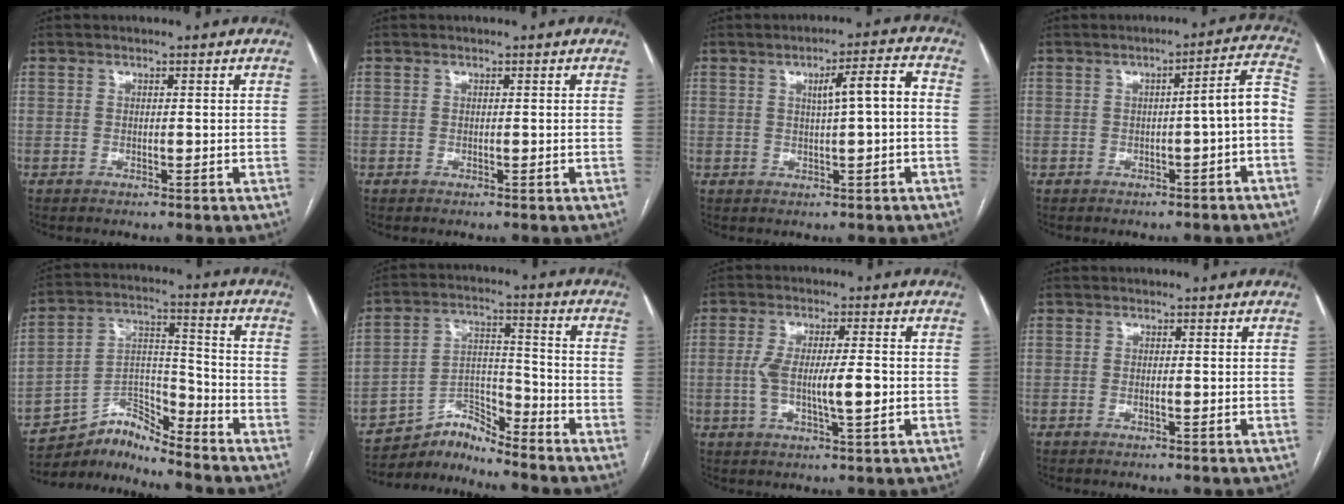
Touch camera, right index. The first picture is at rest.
{"total": 0.0}
{"total": 5.3, "force": [0.5, 0.4, 5.3], "torque": [-0.079, 0.014, 0.008]}
{"total": 6.0, "force": [-1.7, 0.2, 5.7], "torque": [-0.063, 0.025, -0.023]}
{"total": 7.5, "force": [-7.5, 0.1, -0.3], "torque": [0.002, 0.042, -0.138]}
{"total": 6.3, "force": [-6.3, -0.1, -0.8], "torque": [0.016, 0.033, -0.111]}
{"total": 8.0, "force": [-0.9, 1.2, 7.9], "torque": [-0.145, 0.005, -0.015]}
{"total": 0.7, "force": [-0.3, -0.1, 0.7], "torque": [-0.014, 0.001, -0.003]}